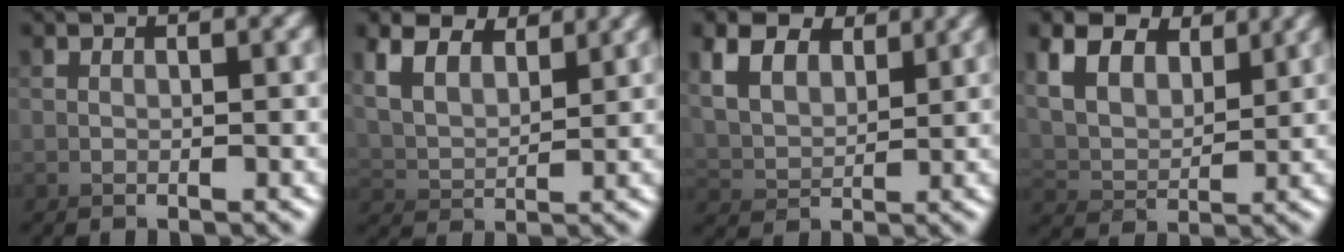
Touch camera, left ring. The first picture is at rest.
{"total": 4.3, "force": [3.2, -1.0, -2.6], "torque": [-0.003, 0.020, 0.038]}
{"total": 3.9, "force": [3.1, 0.0, -2.4], "torque": [0.005, 0.022, 0.031]}
{"total": 4.7, "force": [3.6, -0.5, -3.1], "torque": [0.023, 0.028, 0.039]}